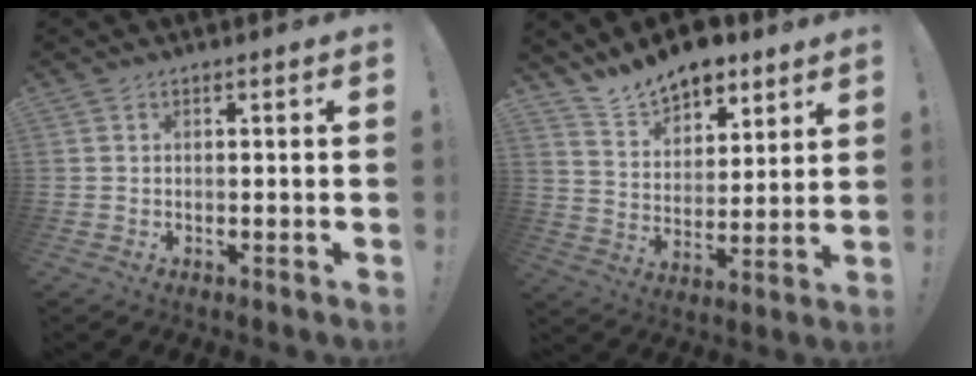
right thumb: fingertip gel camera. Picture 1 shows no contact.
{"total": 11.7, "force": [10.0, 4.9, 3.4], "torque": [-0.076, -0.072, 0.189]}